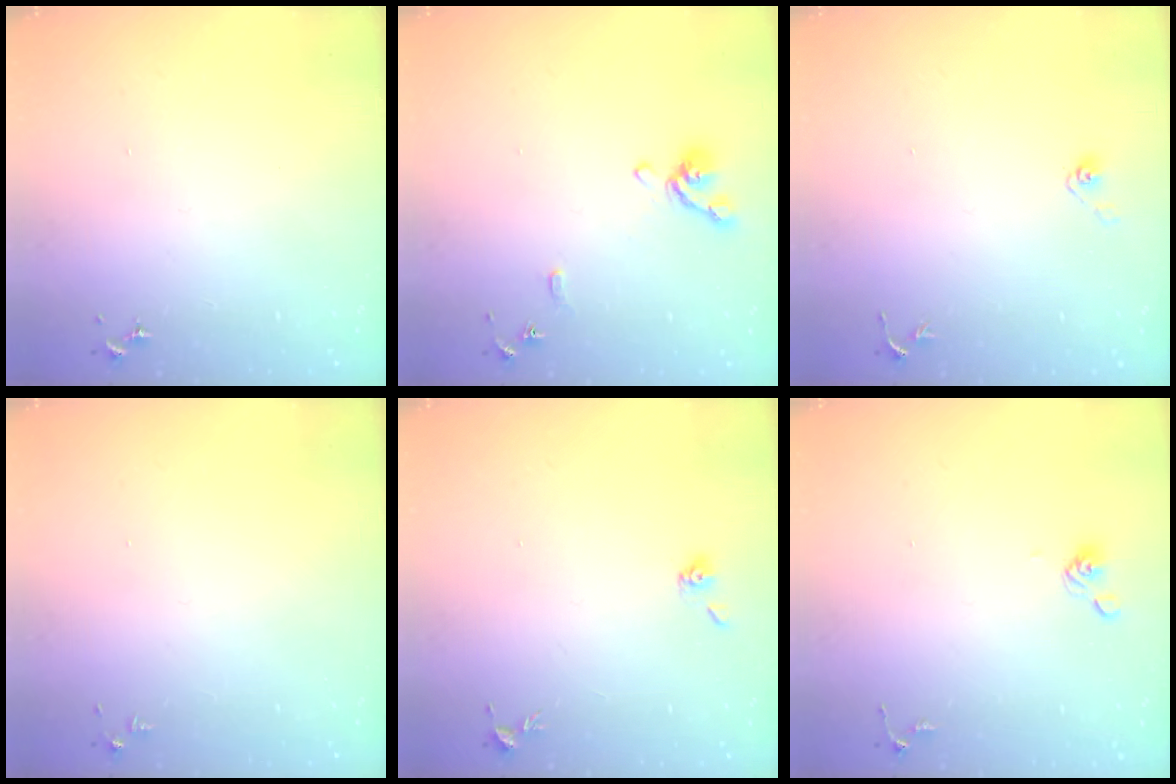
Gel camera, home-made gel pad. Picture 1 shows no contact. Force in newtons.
{"total": 9.9, "press": 9.8, "slide": 1.3}
{"total": 3.9, "press": 3.3, "slide": 2.0}
{"total": 2.8, "press": 2.8, "slide": 0.4}
{"total": 5.3, "press": 5.2, "slide": 1.1}
{"total": 5.7, "press": 5.3, "slide": 2.1}